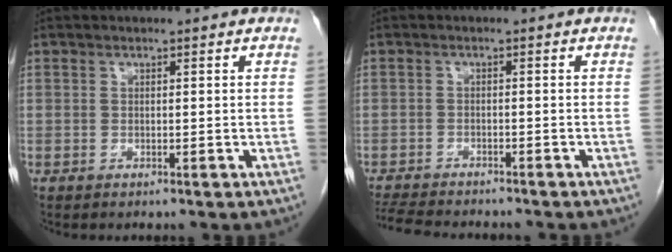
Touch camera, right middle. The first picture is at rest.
{"total": 9.3, "force": [-8.4, 1.4, 3.5], "torque": [-0.059, -0.011, -0.130]}